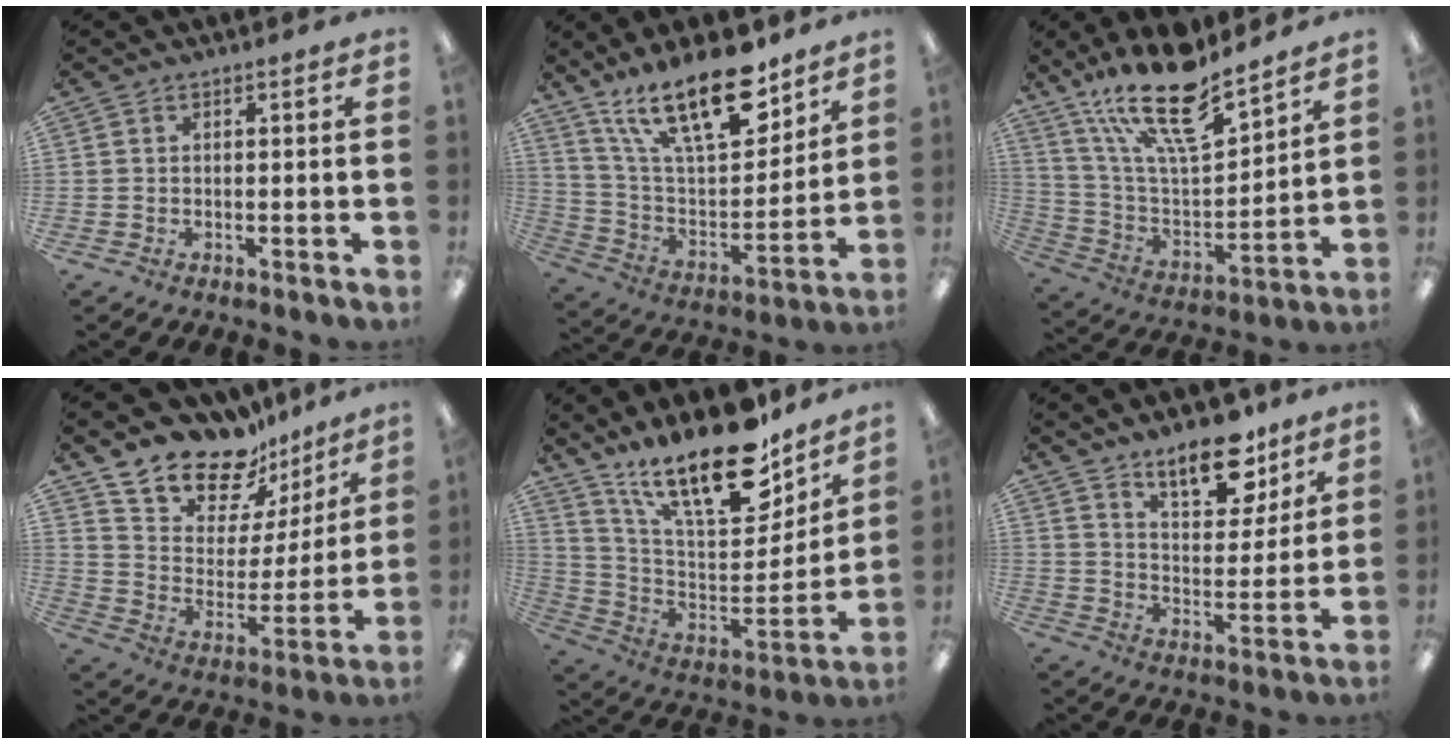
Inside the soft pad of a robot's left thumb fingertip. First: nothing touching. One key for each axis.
{"total": 22.6, "fx": 14.8, "fy": 8.8, "fz": 14.7, "tx": -0.257, "ty": -0.089, "tz": 0.253}
{"total": 20.5, "fx": 15.4, "fy": 6.0, "fz": 12.2, "tx": -0.229, "ty": -0.095, "tz": 0.266}
{"total": 16.6, "fx": 14.3, "fy": 7.4, "fz": 4.0, "tx": -0.084, "ty": -0.123, "tz": 0.257}
{"total": 23.7, "fx": 17.5, "fy": 8.4, "fz": 13.5, "tx": -0.210, "ty": -0.120, "tz": 0.301}
{"total": 13.9, "fx": 10.4, "fy": 6.0, "fz": 7.1, "tx": -0.094, "ty": -0.060, "tz": 0.181}